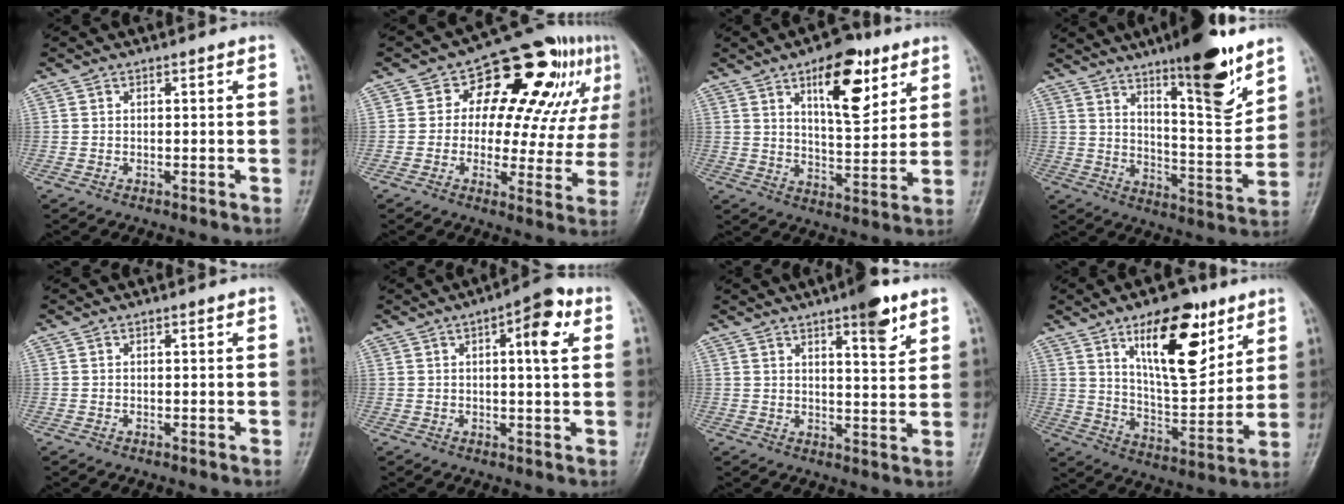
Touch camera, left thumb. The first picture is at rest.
{"total": 20.2, "force": [7.7, 10.9, 15.2], "torque": [-0.138, 0.007, 0.099]}
{"total": 13.5, "force": [6.9, 5.8, 10.1], "torque": [-0.121, -0.036, 0.106]}
{"total": 17.1, "force": [11.2, 3.8, 12.4], "torque": [-0.157, -0.076, 0.178]}
{"total": 0.0}
{"total": 7.8, "force": [2.6, 2.4, 6.9], "torque": [-0.085, 0.006, 0.028]}
{"total": 7.8, "force": [4.8, 2.0, 5.9], "torque": [-0.071, -0.027, 0.067]}
{"total": 17.9, "force": [9.4, 7.6, 13.3], "torque": [-0.162, -0.056, 0.157]}